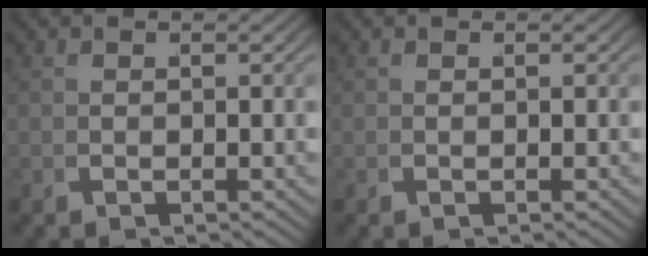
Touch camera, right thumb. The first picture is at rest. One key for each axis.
{"total": 0.0}